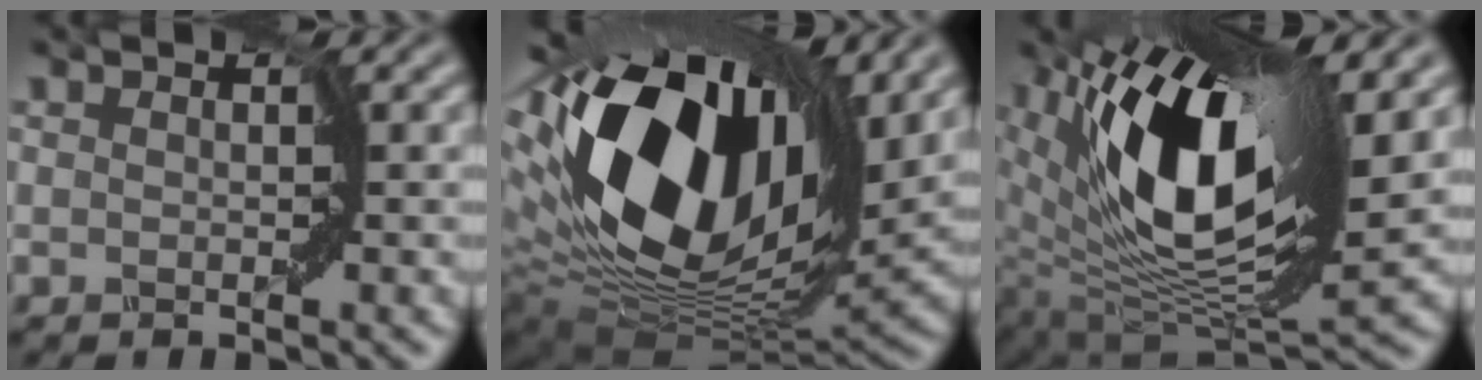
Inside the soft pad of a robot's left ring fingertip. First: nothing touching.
{"total": 18.6, "force": [6.1, 10.9, 13.7], "torque": [-0.305, 0.007, 0.115]}
{"total": 13.3, "force": [4.5, 5.5, 11.2], "torque": [-0.202, -0.006, 0.086]}